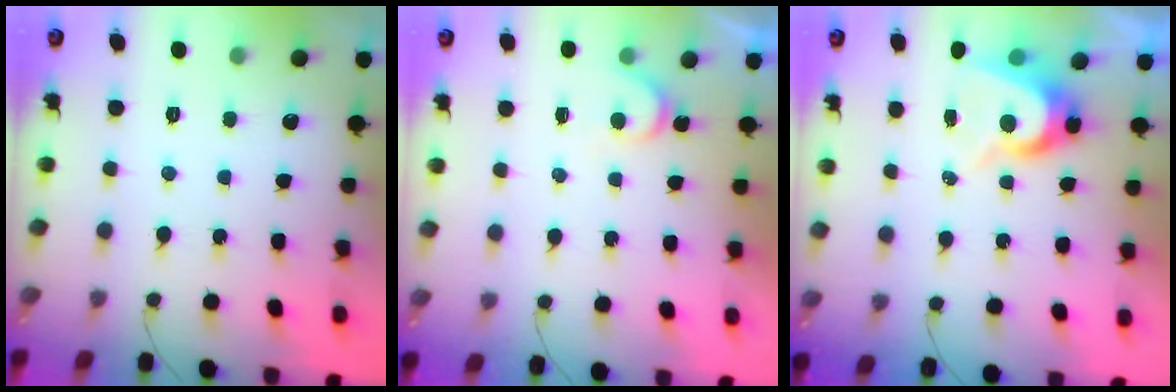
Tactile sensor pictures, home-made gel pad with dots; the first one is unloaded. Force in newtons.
{"total": 3.5, "press": 3.5, "slide": 0.2}
{"total": 8.8, "press": 8.8, "slide": 0.4}